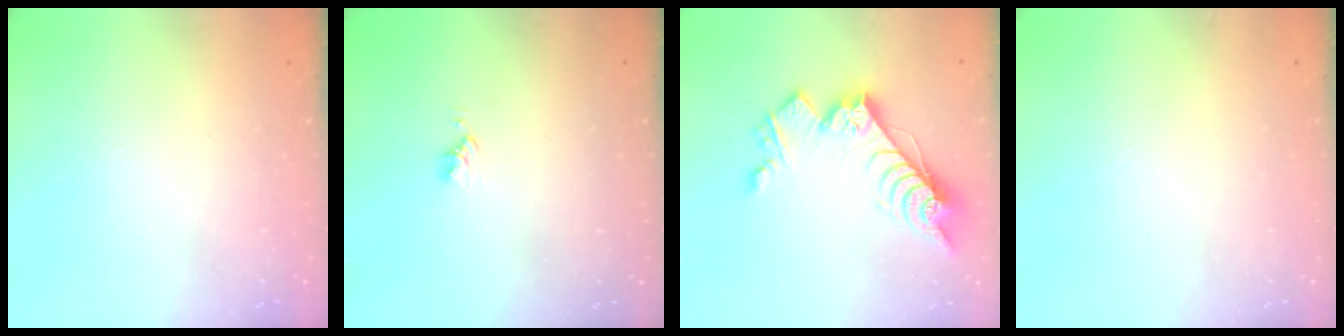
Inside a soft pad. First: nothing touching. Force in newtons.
{"total": 3.0, "press": 3.0, "slide": 0.4}
{"total": 16.7, "press": 16.7, "slide": 0.3}
{"total": 0.0}